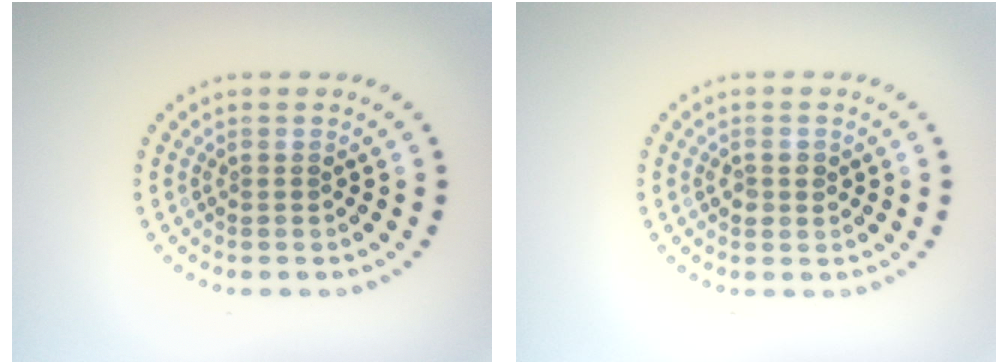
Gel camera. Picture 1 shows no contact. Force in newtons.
{"total": 1.4, "press": 1.4, "slide": 0.2}